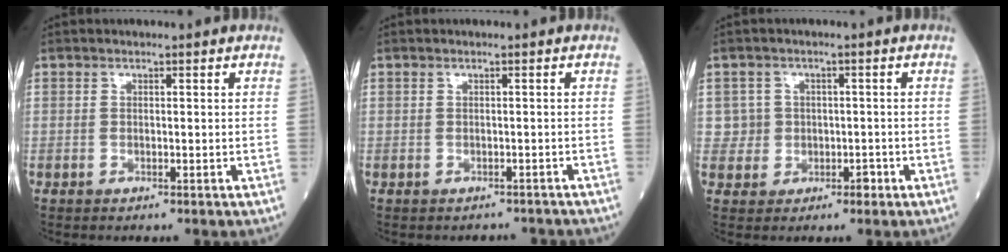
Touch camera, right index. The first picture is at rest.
{"total": 2.4, "force": [-2.2, 0.9, 0.3], "torque": [0.002, -0.001, -0.026]}
{"total": 3.6, "force": [-0.2, 3.6, 0.1], "torque": [0.014, 0.010, 0.000]}